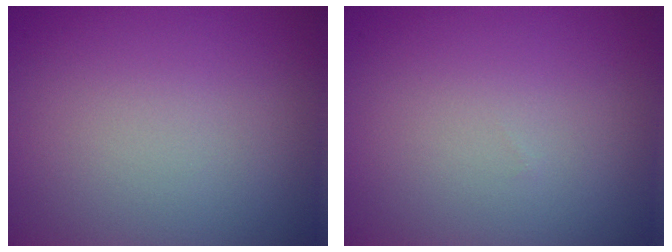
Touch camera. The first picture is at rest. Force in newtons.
{"total": 0.0}